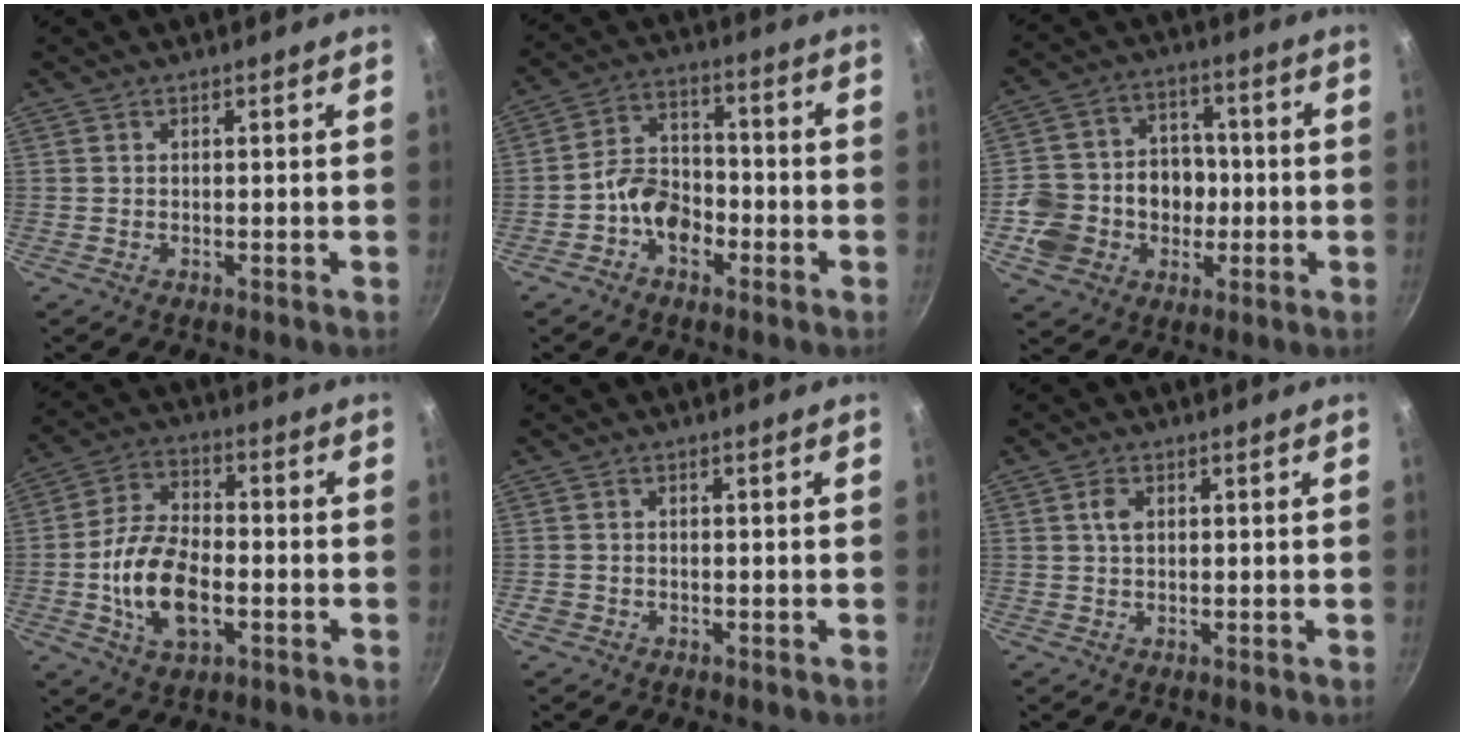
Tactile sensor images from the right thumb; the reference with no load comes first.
{"total": 8.3, "force": [-3.3, 5.8, 4.9], "torque": [-0.055, 0.041, -0.067]}
{"total": 14.3, "force": [-2.5, 12.4, 6.5], "torque": [-0.090, 0.038, -0.042]}
{"total": 14.1, "force": [-3.2, 7.9, 11.2], "torque": [-0.200, 0.025, -0.063]}
{"total": 1.5, "force": [-0.7, 1.2, 0.5], "torque": [-0.012, 0.004, -0.009]}
{"total": 2.5, "force": [0.6, 1.6, 1.8], "torque": [-0.029, 0.002, 0.010]}